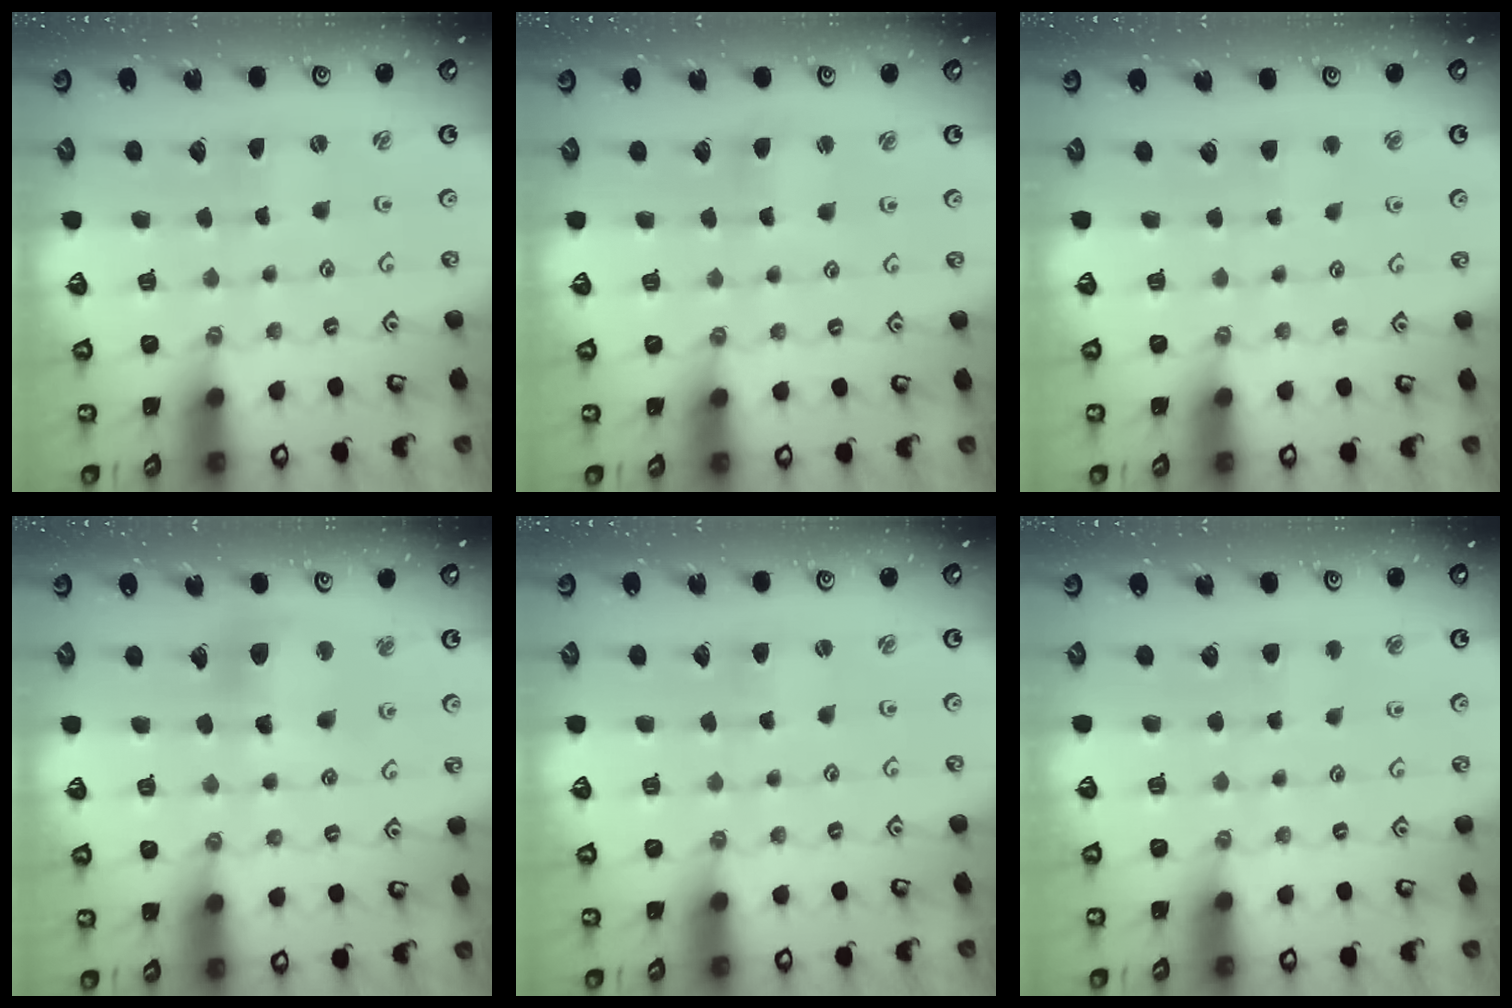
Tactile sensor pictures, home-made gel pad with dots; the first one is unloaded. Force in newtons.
{"total": 2.5, "press": 2.5, "slide": 0.3}
{"total": 2.1, "press": 2.1, "slide": 0.5}
{"total": 11.8, "press": 11.7, "slide": 1.9}
{"total": 2.5, "press": 2.4, "slide": 0.5}
{"total": 3.8, "press": 3.8, "slide": 0.5}